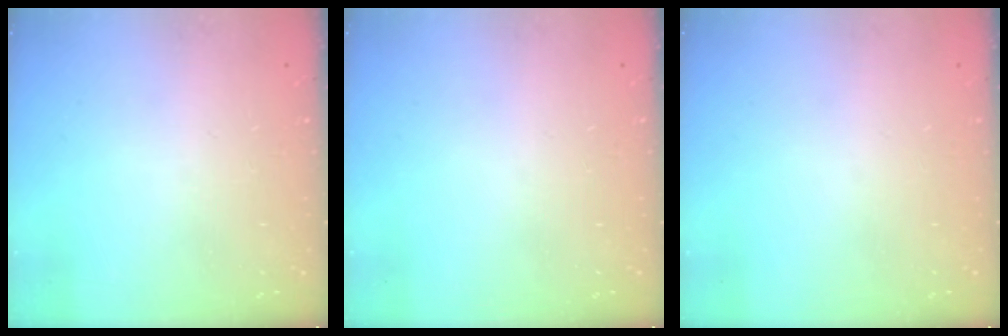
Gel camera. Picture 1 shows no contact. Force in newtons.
{"total": 0.0}
{"total": 0.0}